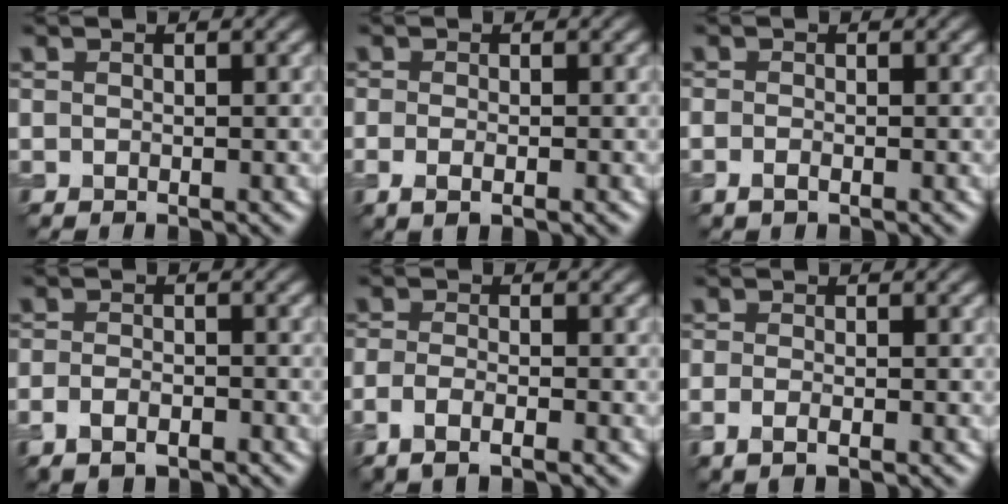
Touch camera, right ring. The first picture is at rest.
{"total": 1.8, "force": [-0.7, 0.5, 1.6], "torque": [-0.029, -0.006, -0.011]}
{"total": 0.6, "force": [-0.3, 0.1, 0.5], "torque": [-0.011, -0.002, -0.007]}
{"total": 2.2, "force": [-1.6, 0.9, 1.1], "torque": [-0.020, -0.005, -0.031]}
{"total": 2.2, "force": [-1.4, 0.4, 1.7], "torque": [-0.037, -0.006, -0.028]}
{"total": 1.3, "force": [-0.6, 0.3, 1.1], "torque": [-0.022, -0.005, -0.013]}